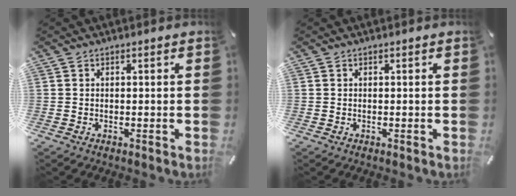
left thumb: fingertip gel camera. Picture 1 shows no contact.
{"total": 0.0}